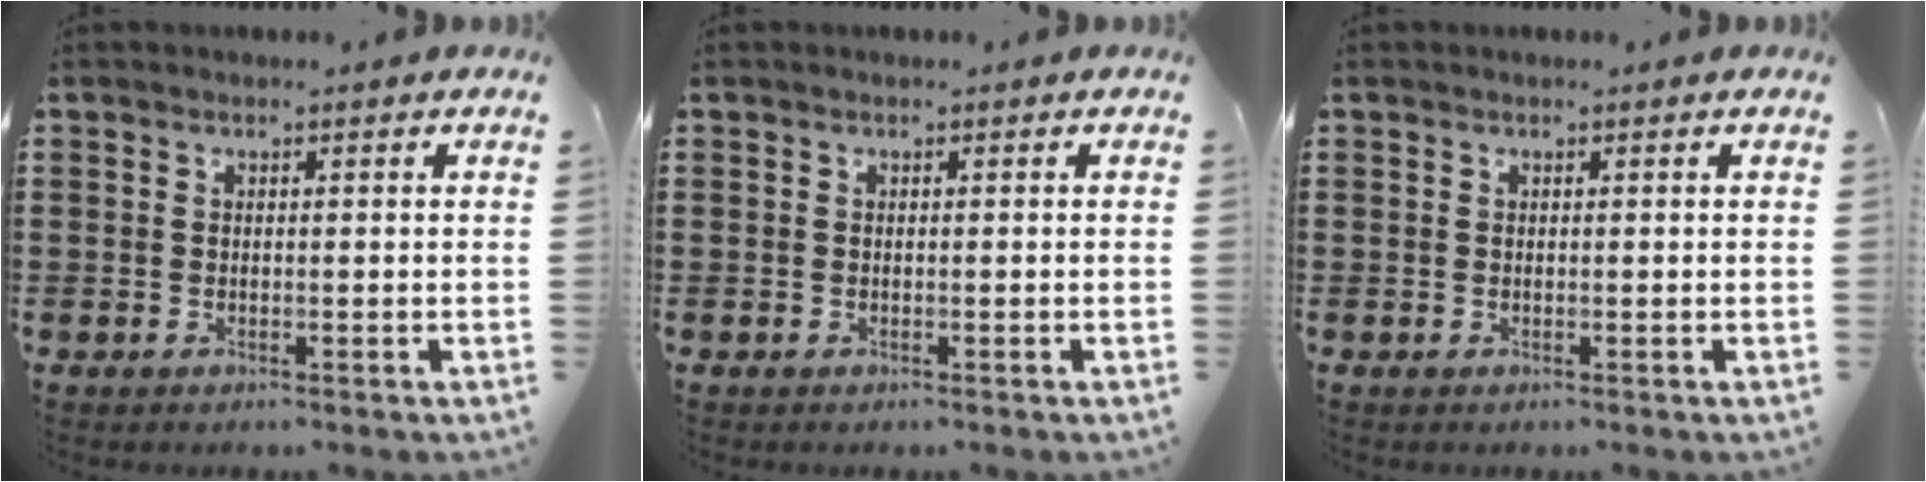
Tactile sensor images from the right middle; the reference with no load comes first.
{"total": 0.0}
{"total": 0.0}